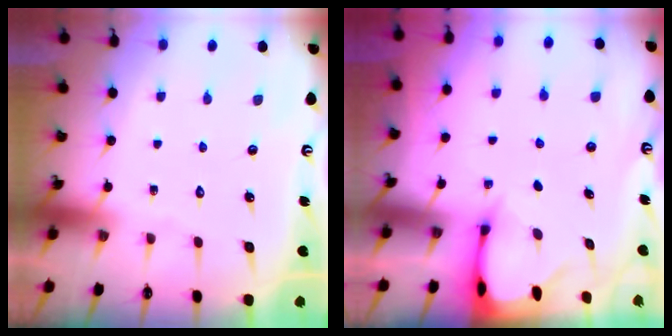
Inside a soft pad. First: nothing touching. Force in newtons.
{"total": 2.3, "press": 2.3, "slide": 0.1}